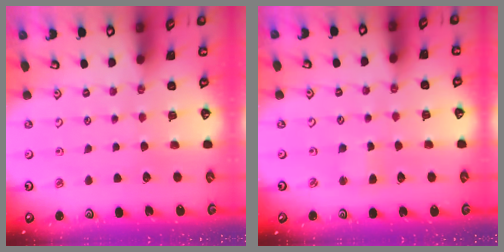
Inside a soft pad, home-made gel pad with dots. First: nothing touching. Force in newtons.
{"total": 2.6, "press": 2.6, "slide": 0.4}